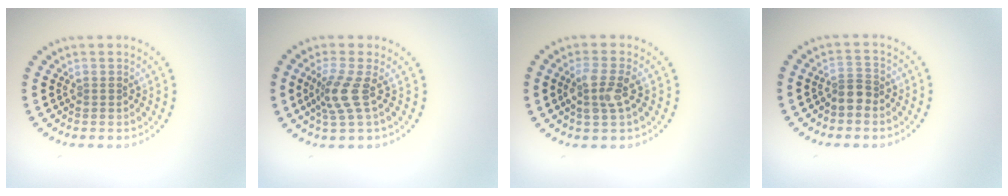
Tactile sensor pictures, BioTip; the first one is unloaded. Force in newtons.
{"total": 2.8, "press": 2.0, "slide": 2.0}
{"total": 2.7, "press": 2.6, "slide": 0.9}
{"total": 1.9, "press": 1.6, "slide": 1.0}